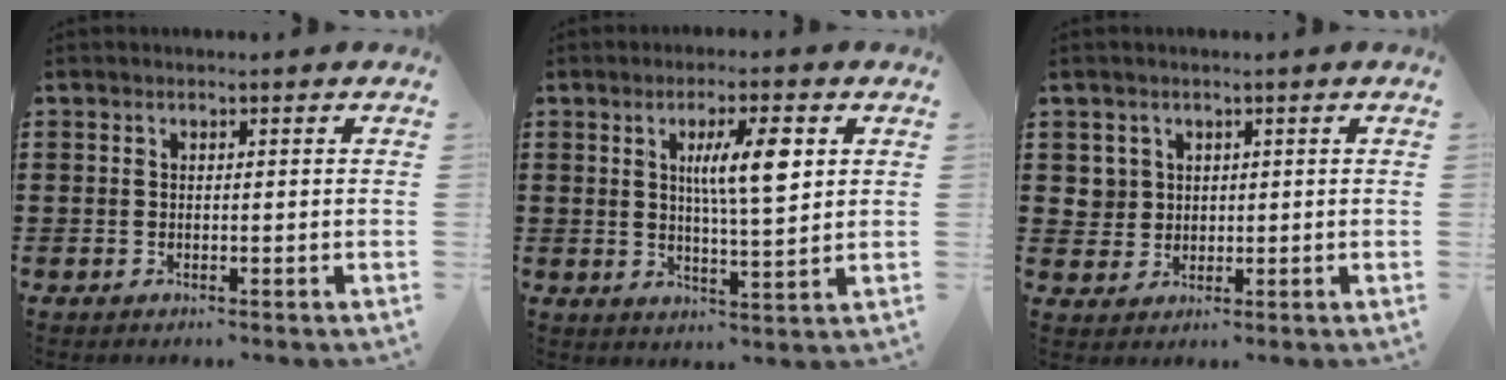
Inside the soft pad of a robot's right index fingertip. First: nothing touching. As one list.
[{"total": 7.9, "force": [2.5, 1.5, 7.3], "torque": [-0.137, 0.003, 0.036]}, {"total": 3.0, "force": [1.0, 2.8, 0.4], "torque": [-0.023, 0.010, 0.019]}]